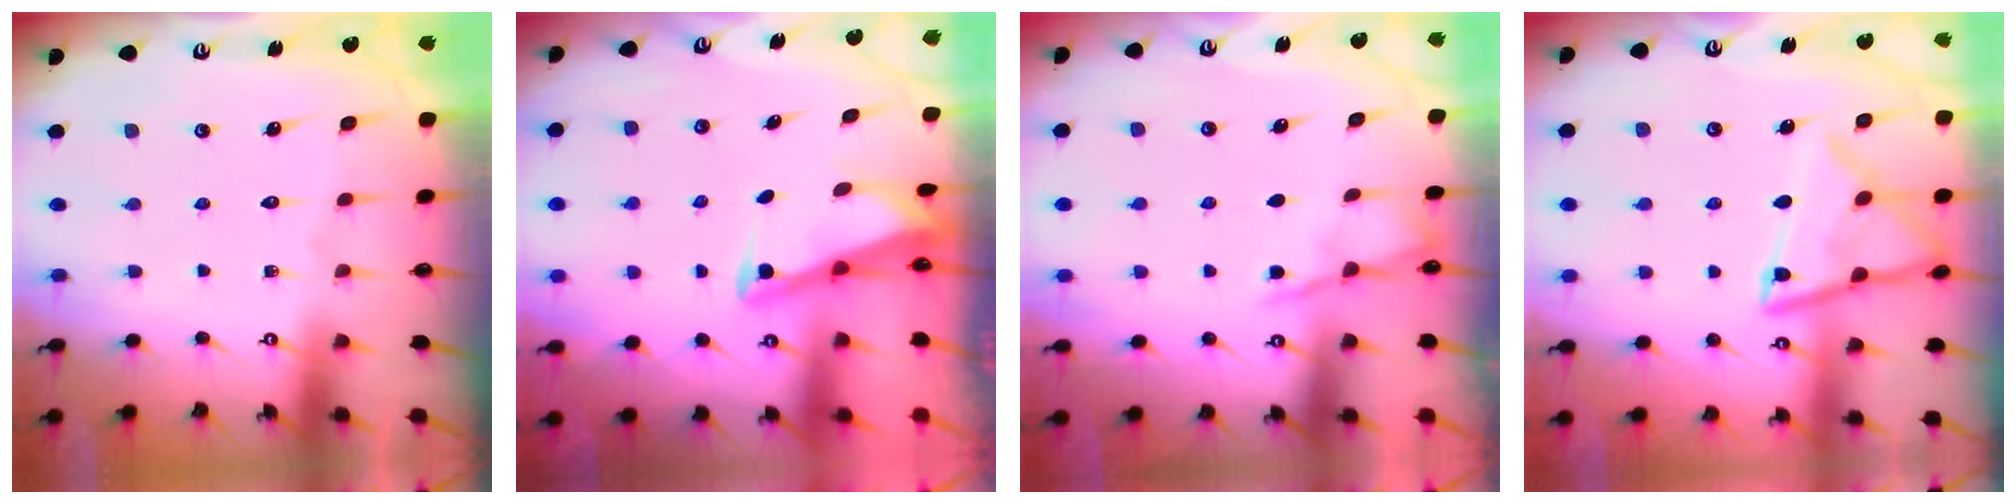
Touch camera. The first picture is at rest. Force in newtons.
{"total": 2.8, "press": 2.8, "slide": 0.3}
{"total": 4.8, "press": 4.8, "slide": 0.4}
{"total": 13.5, "press": 13.5, "slide": 1.5}